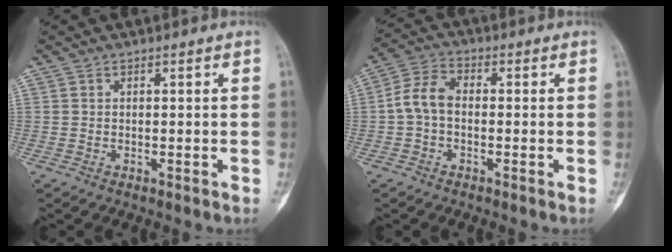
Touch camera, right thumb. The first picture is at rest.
{"total": 6.2, "force": [-0.7, 4.1, 4.7], "torque": [-0.089, 0.019, -0.024]}